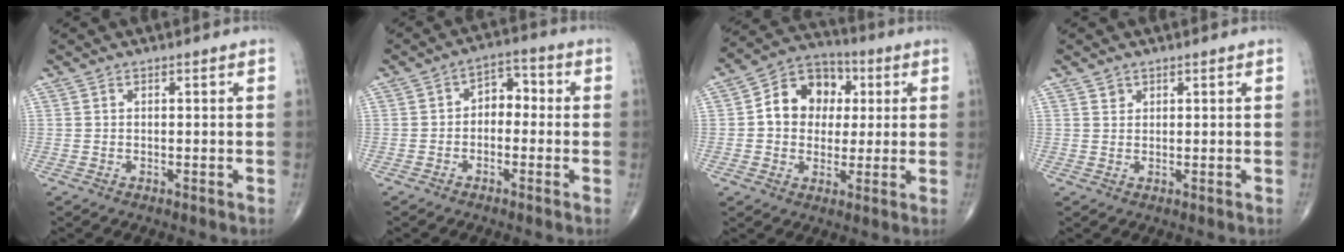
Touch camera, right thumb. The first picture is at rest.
{"total": 5.3, "force": [-0.5, 3.7, 3.7], "torque": [-0.029, 0.027, -0.024]}
{"total": 12.0, "force": [1.8, 9.7, 6.8], "torque": [-0.063, 0.016, 0.018]}
{"total": 1.1, "force": [0.8, 0.8, 0.1], "torque": [0.011, -0.004, 0.010]}